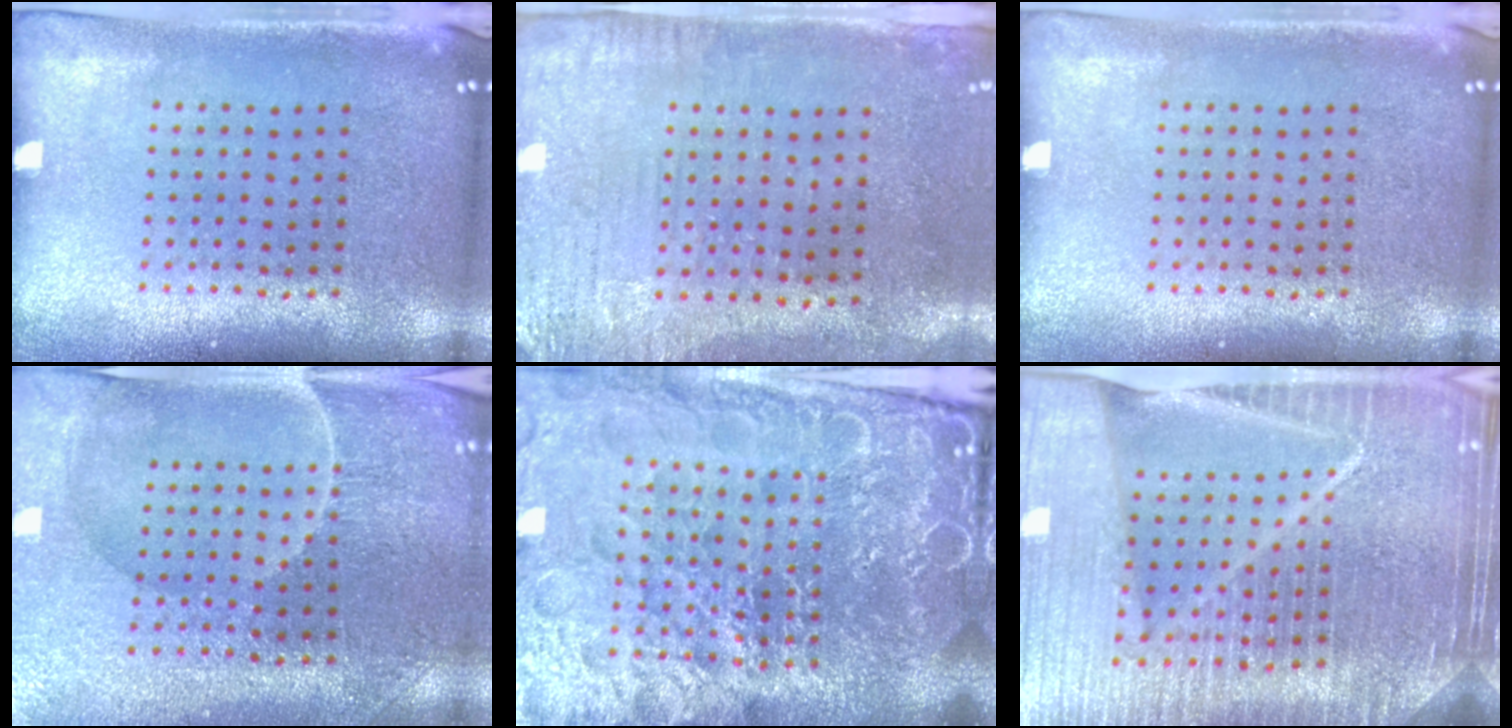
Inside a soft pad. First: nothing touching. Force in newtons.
{"total": 3.1, "press": 2.5, "slide": 1.8}
{"total": 0.0}
{"total": 1.9, "press": 1.9, "slide": 0.2}
{"total": 6.8, "press": 6.1, "slide": 3.1}
{"total": 6.8, "press": 5.8, "slide": 3.5}